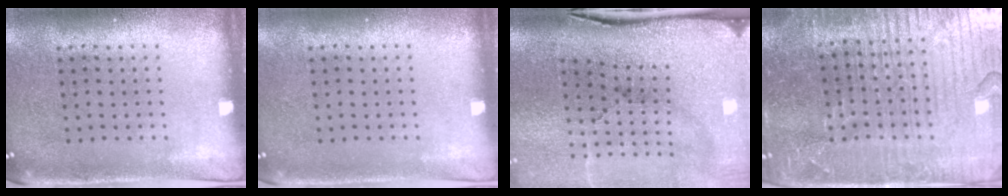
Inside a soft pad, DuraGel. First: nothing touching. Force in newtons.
{"total": 0.0}
{"total": 5.1, "press": 4.0, "slide": 3.1}
{"total": 5.7, "press": 5.1, "slide": 2.6}